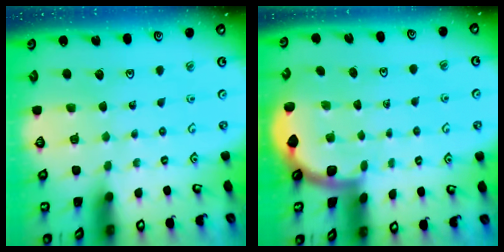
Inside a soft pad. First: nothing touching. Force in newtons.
{"total": 1.8, "press": 1.8, "slide": 0.1}